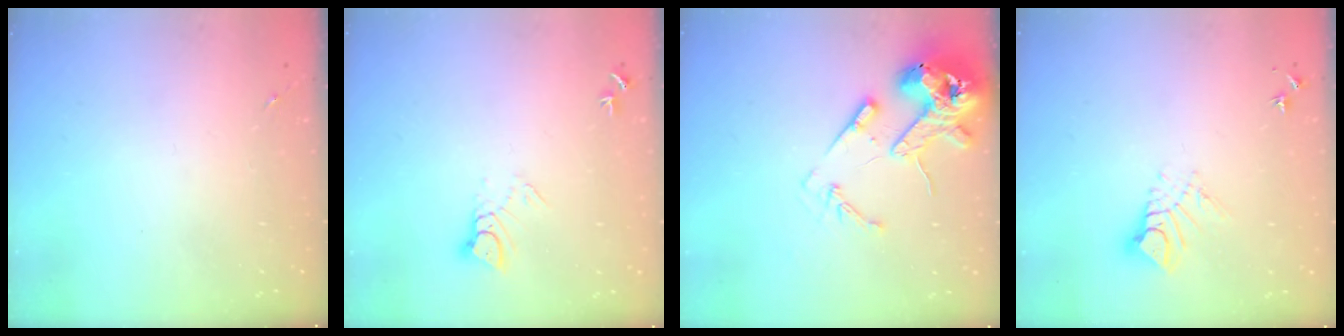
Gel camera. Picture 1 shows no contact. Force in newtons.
{"total": 4.3, "press": 4.3, "slide": 0.2}
{"total": 14.8, "press": 14.6, "slide": 2.1}
{"total": 9.1, "press": 9.0, "slide": 1.0}